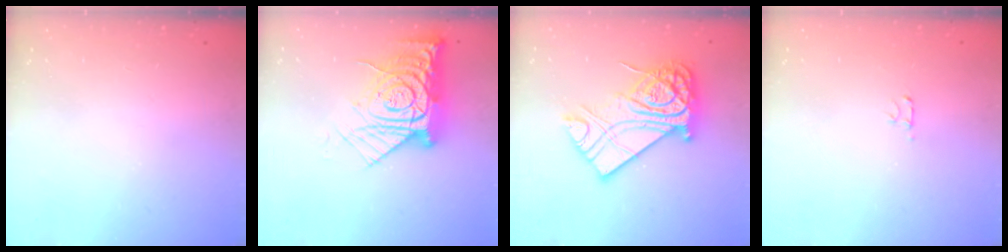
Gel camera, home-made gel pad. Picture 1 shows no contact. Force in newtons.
{"total": 17.3, "press": 17.2, "slide": 1.7}
{"total": 20.2, "press": 20.1, "slide": 1.9}
{"total": 2.5, "press": 2.4, "slide": 0.3}